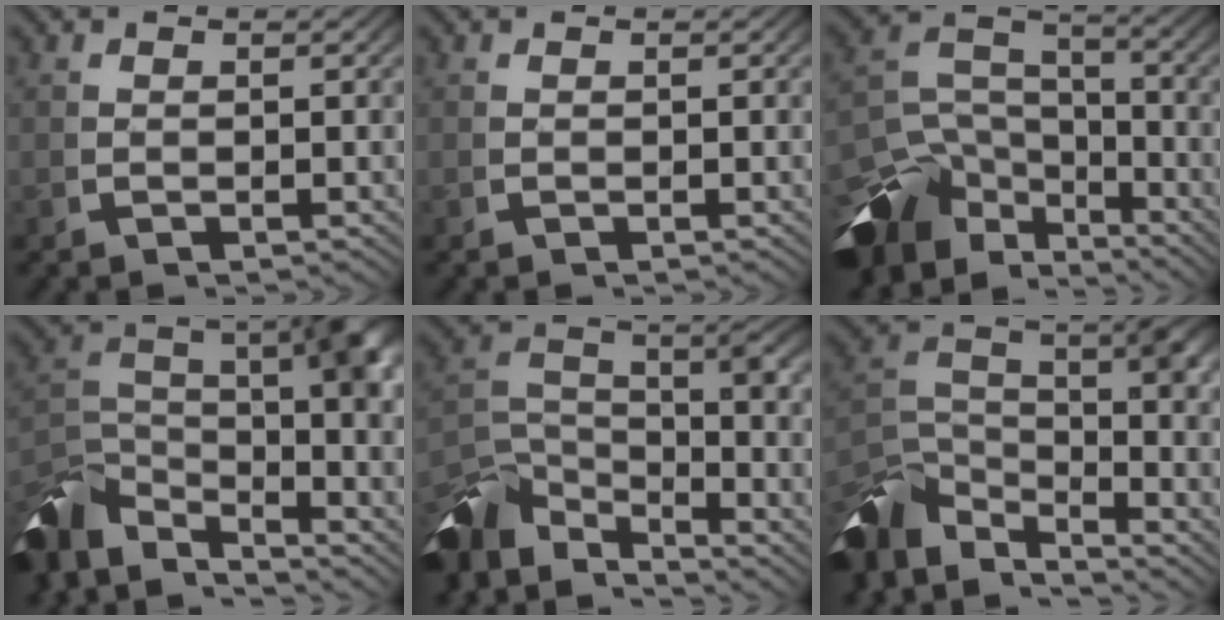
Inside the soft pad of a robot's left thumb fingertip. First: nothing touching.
{"total": 0.0}
{"total": 13.9, "force": [-5.1, 9.5, 8.7], "torque": [-0.161, -0.053, -0.066]}
{"total": 14.1, "force": [-2.7, 8.9, 10.7], "torque": [-0.222, -0.038, -0.036]}
{"total": 10.7, "force": [-3.8, 6.6, 7.5], "torque": [-0.159, -0.040, -0.050]}
{"total": 11.9, "force": [-3.6, 7.4, 8.6], "torque": [-0.183, -0.038, -0.047]}